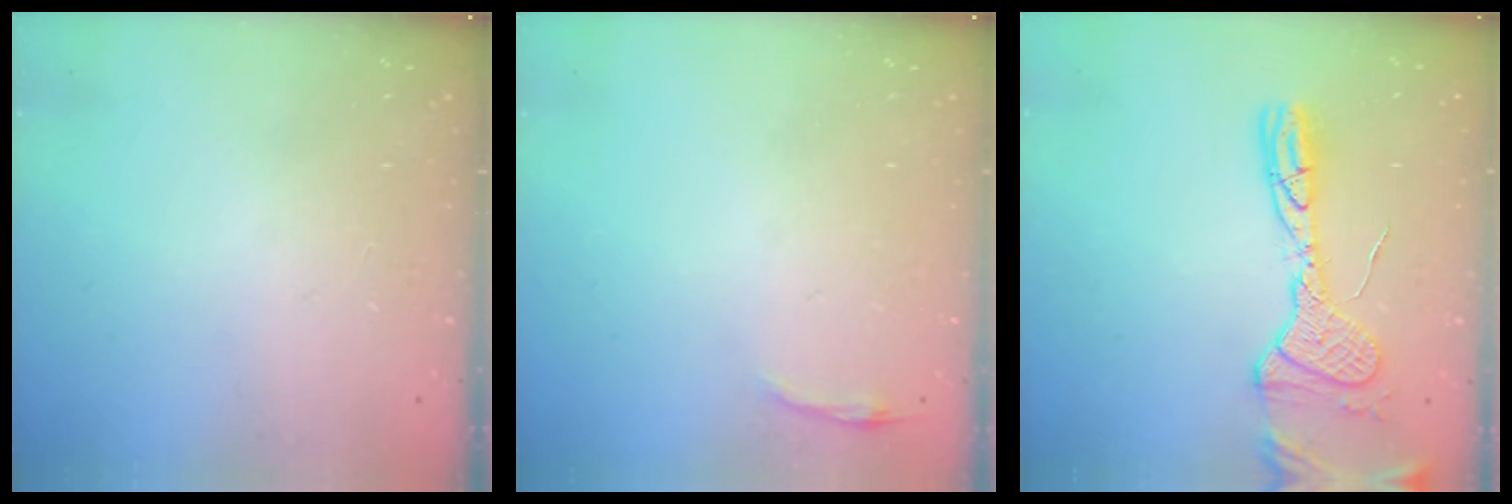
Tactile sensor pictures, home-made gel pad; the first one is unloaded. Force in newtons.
{"total": 2.8, "press": 2.8, "slide": 0.6}
{"total": 14.2, "press": 14.2, "slide": 1.3}